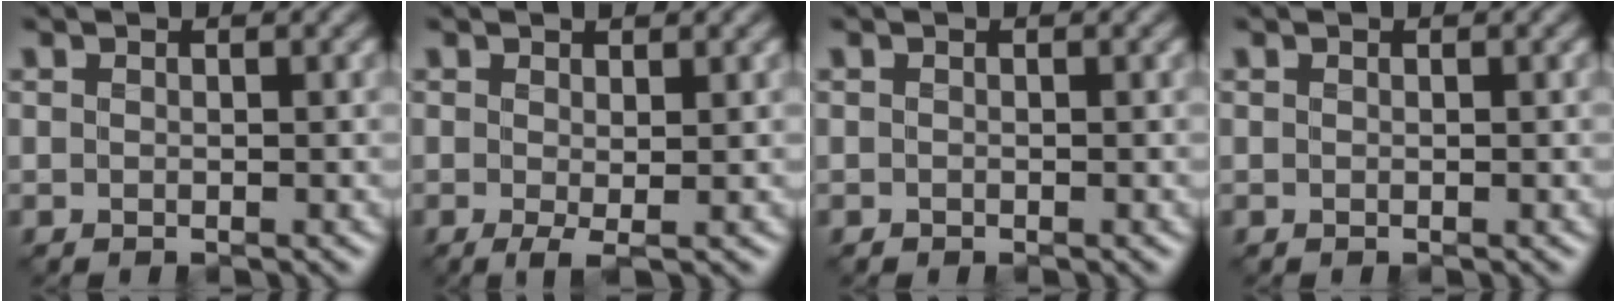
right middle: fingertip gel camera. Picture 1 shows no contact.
{"total": 1.6, "force": [0.0, 0.2, 1.6], "torque": [-0.029, -0.008, -0.002]}
{"total": 0.0}
{"total": 0.0}